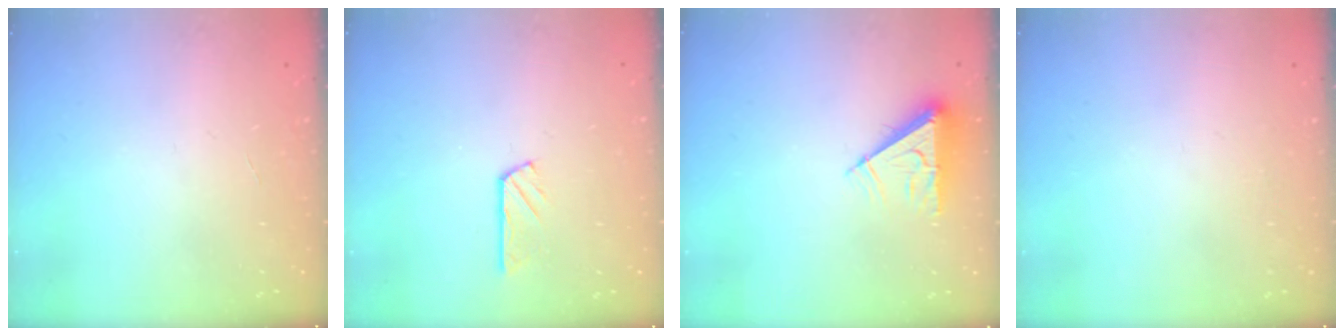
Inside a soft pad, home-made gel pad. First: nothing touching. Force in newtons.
{"total": 3.1, "press": 3.1, "slide": 0.3}
{"total": 5.8, "press": 5.8, "slide": 0.8}
{"total": 0.0}